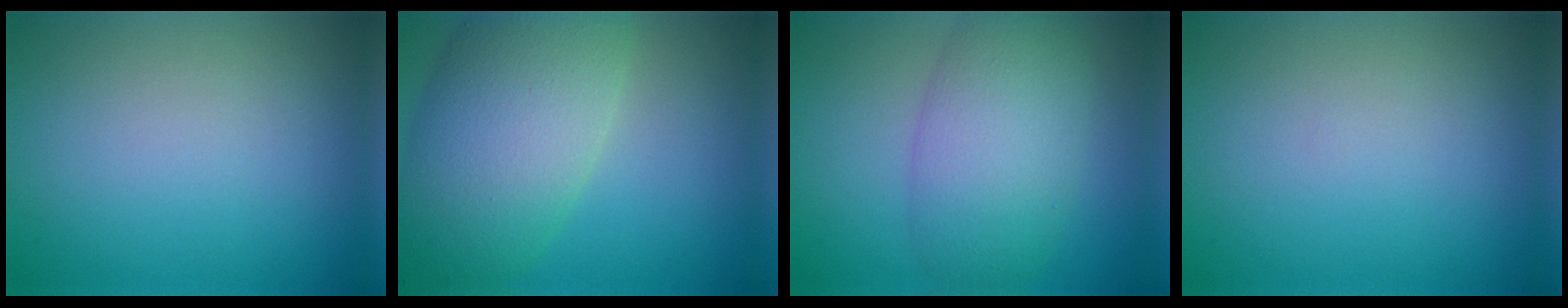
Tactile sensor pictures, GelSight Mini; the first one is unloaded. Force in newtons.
{"total": 10.0, "press": 10.0, "slide": 0.6}
{"total": 6.7, "press": 6.7, "slide": 0.1}
{"total": 0.0}